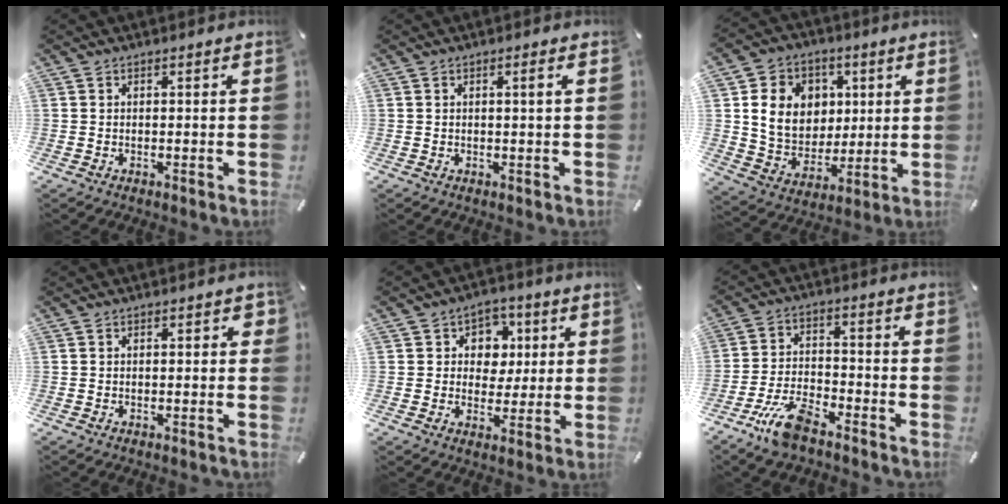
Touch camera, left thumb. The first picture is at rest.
{"total": 1.4, "force": [0.3, 0.0, 1.4], "torque": [-0.026, 0.001, 0.003]}
{"total": 13.5, "force": [2.9, 12.0, 5.6], "torque": [-0.107, 0.006, 0.065]}
{"total": 1.3, "force": [-0.1, 0.9, 0.9], "torque": [-0.008, 0.003, -0.006]}
{"total": 7.5, "force": [1.7, 7.0, 2.2], "torque": [-0.029, -0.006, 0.027]}
{"total": 9.3, "force": [-6.8, 3.2, 5.5], "torque": [-0.117, 0.028, -0.129]}